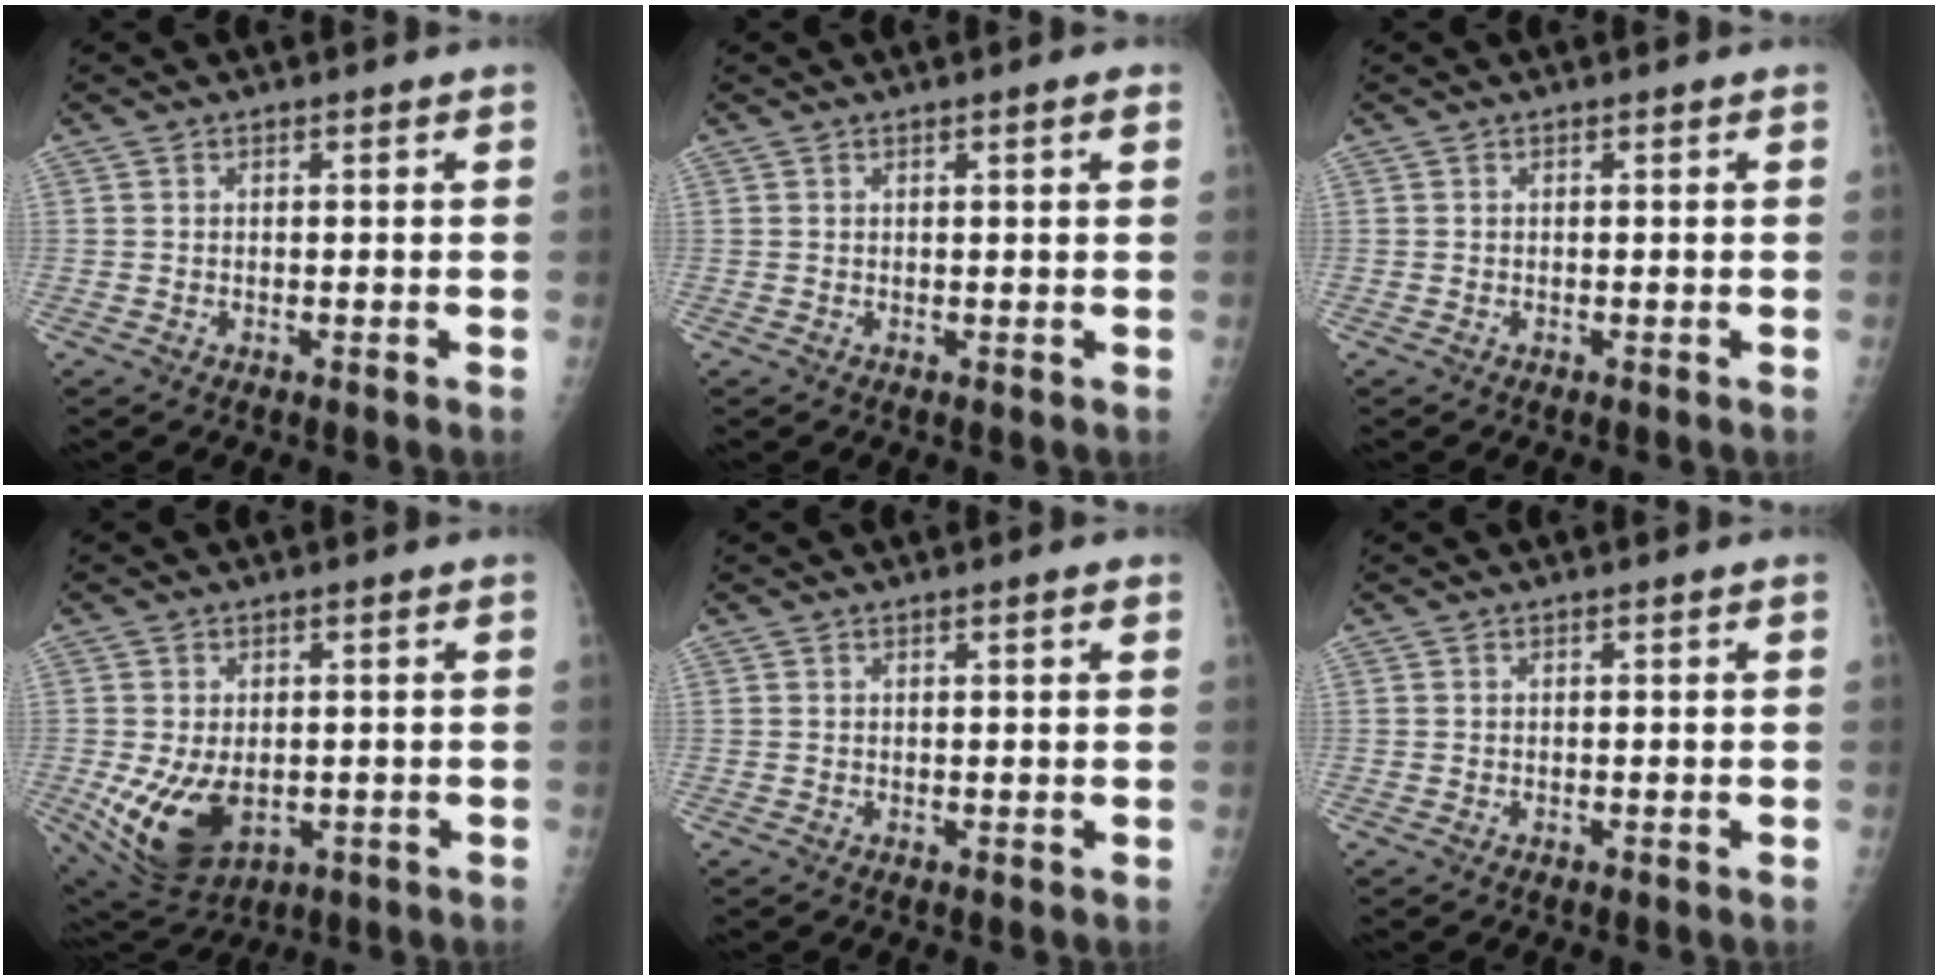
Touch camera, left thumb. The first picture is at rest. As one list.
[{"total": 1.6, "force": [0.8, 0.1, 1.4], "torque": [-0.022, -0.001, 0.011]}, {"total": 0.0}, {"total": 11.8, "force": [-2.2, 7.5, 8.8], "torque": [-0.152, -0.009, -0.015]}, {"total": 1.3, "force": [0.7, 0.1, 1.1], "torque": [-0.016, -0.001, 0.009]}, {"total": 0.0}]